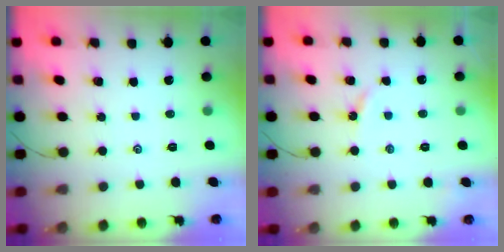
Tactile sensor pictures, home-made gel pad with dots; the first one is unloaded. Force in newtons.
{"total": 3.8, "press": 3.8, "slide": 0.4}